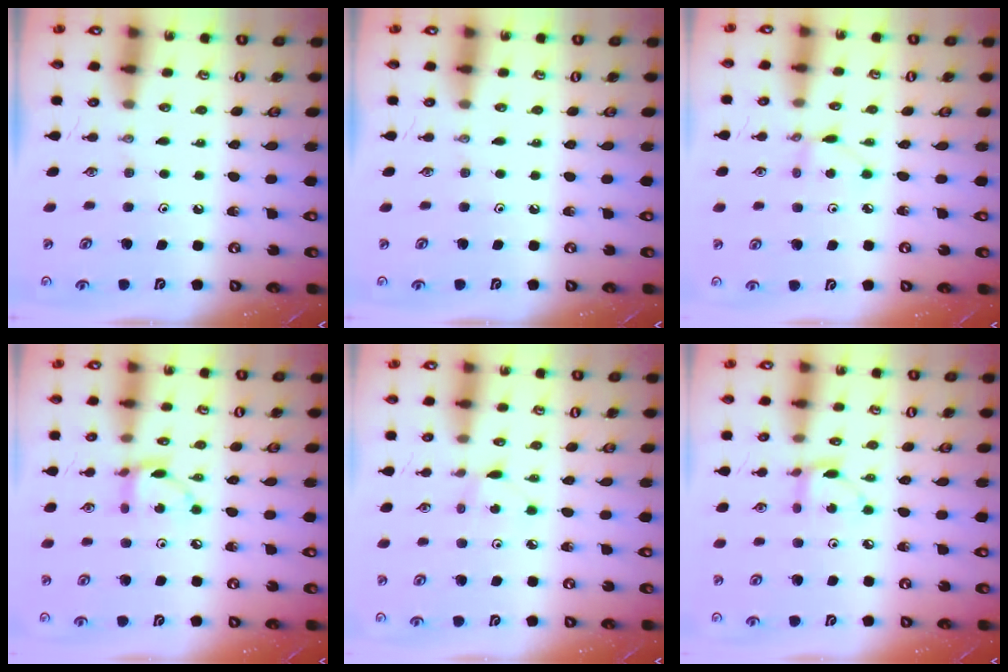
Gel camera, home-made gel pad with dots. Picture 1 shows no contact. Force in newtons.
{"total": 0.0}
{"total": 2.2, "press": 2.2, "slide": 0.3}
{"total": 6.2, "press": 6.2, "slide": 0.3}
{"total": 2.8, "press": 2.8, "slide": 0.4}
{"total": 3.0, "press": 3.0, "slide": 0.2}